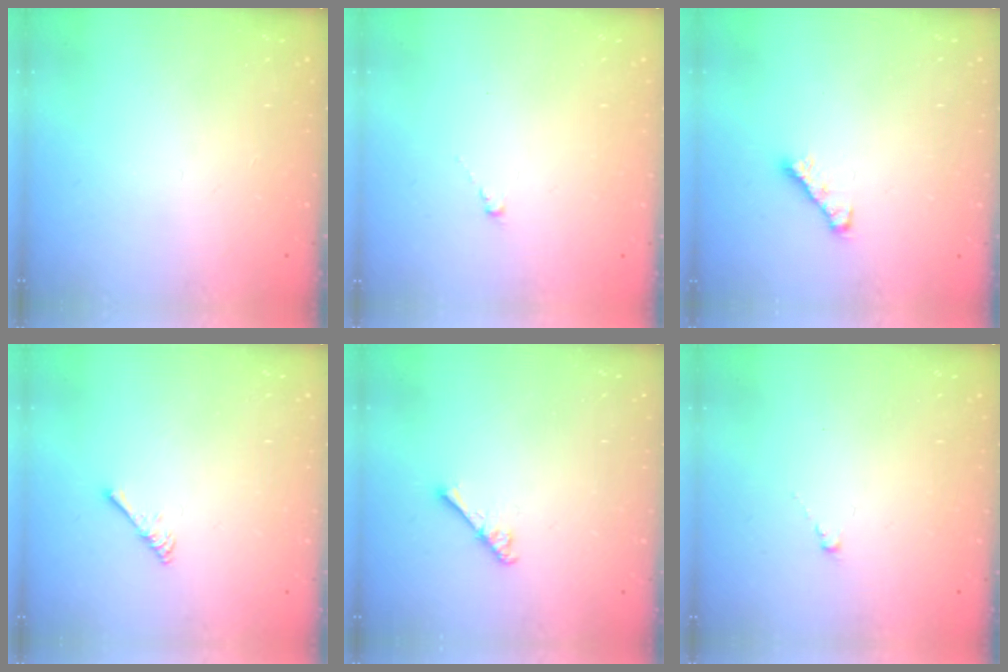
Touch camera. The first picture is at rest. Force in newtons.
{"total": 0.0}
{"total": 3.5, "press": 3.4, "slide": 0.7}
{"total": 2.4, "press": 2.4, "slide": 0.4}
{"total": 4.0, "press": 4.0, "slide": 0.5}
{"total": 0.0}